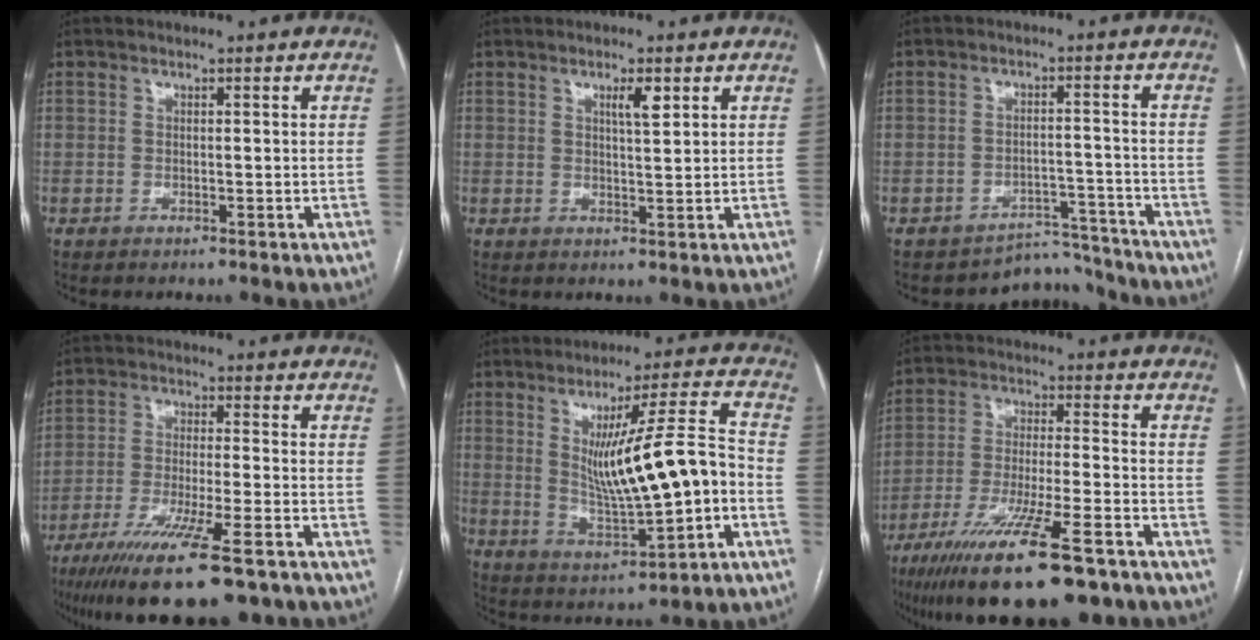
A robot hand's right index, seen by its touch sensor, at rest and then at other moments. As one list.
[{"total": 2.8, "force": [1.4, 0.3, 2.4], "torque": [-0.041, -0.001, 0.023]}, {"total": 6.0, "force": [-5.6, 1.7, -1.4], "torque": [0.030, 0.039, -0.076]}, {"total": 17.3, "force": [-12.0, 2.0, 12.3], "torque": [-0.188, -0.045, -0.193]}, {"total": 14.3, "force": [-0.8, 1.2, 14.2], "torque": [-0.229, 0.004, -0.001]}, {"total": 19.5, "force": [-13.2, 2.7, 14.1], "torque": [-0.223, -0.042, -0.219]}]